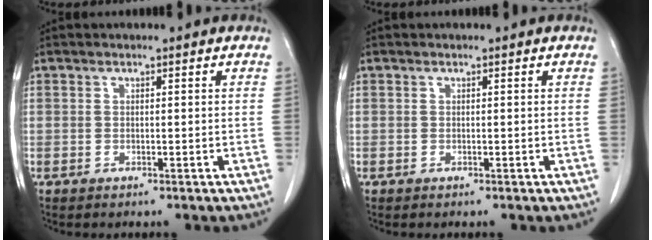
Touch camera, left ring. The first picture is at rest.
{"total": 0.0}